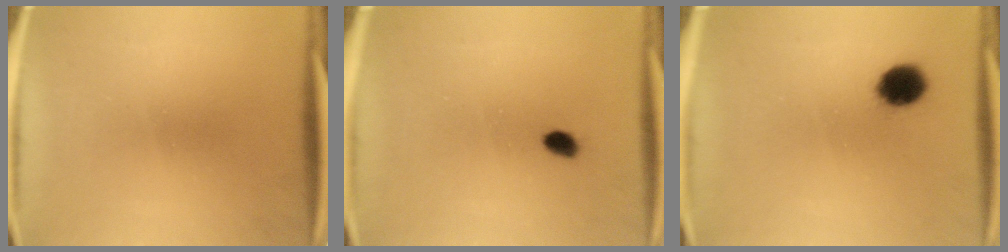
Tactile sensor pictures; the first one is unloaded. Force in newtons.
{"total": 1.5}
{"total": 7.4}